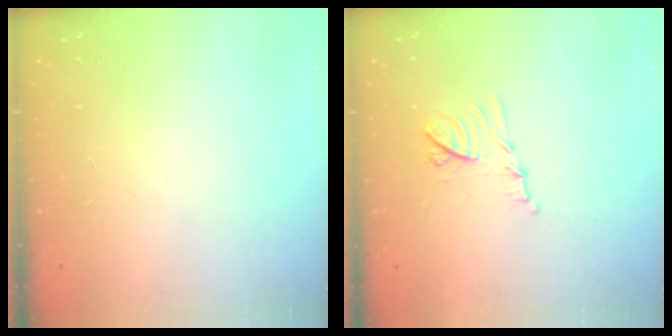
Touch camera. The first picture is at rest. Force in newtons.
{"total": 9.4, "press": 9.4, "slide": 0.1}